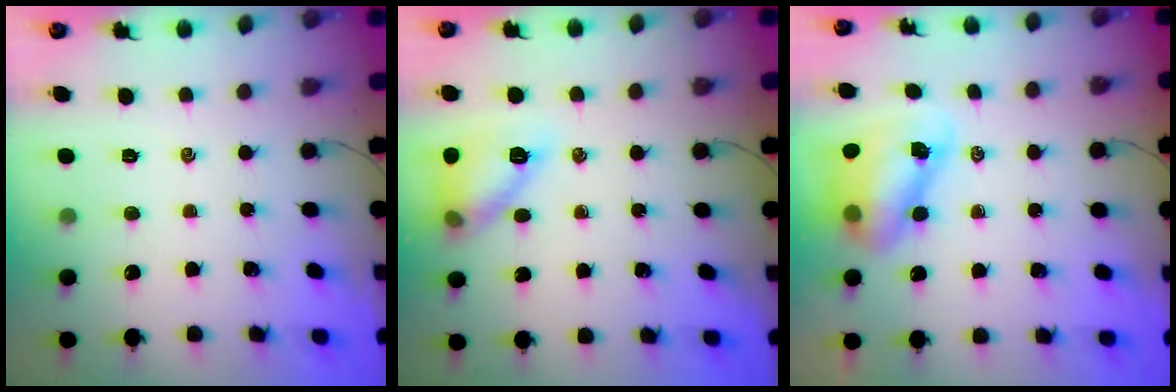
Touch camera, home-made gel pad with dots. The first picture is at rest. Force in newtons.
{"total": 12.3, "press": 12.3, "slide": 0.5}
{"total": 8.9, "press": 8.6, "slide": 2.0}